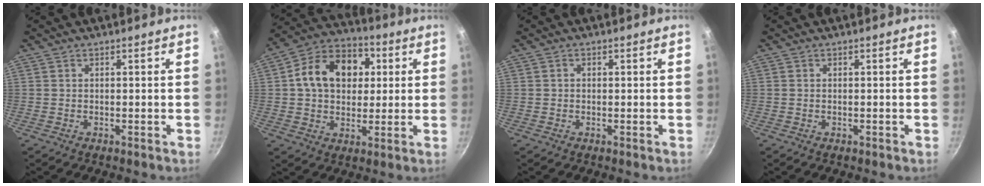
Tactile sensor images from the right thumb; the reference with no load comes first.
{"total": 15.3, "force": [2.8, 11.3, 10.0], "torque": [-0.135, 0.015, 0.037]}
{"total": 0.5, "force": [0.0, 0.5, 0.2], "torque": [0.000, 0.001, -0.002]}
{"total": 0.0}